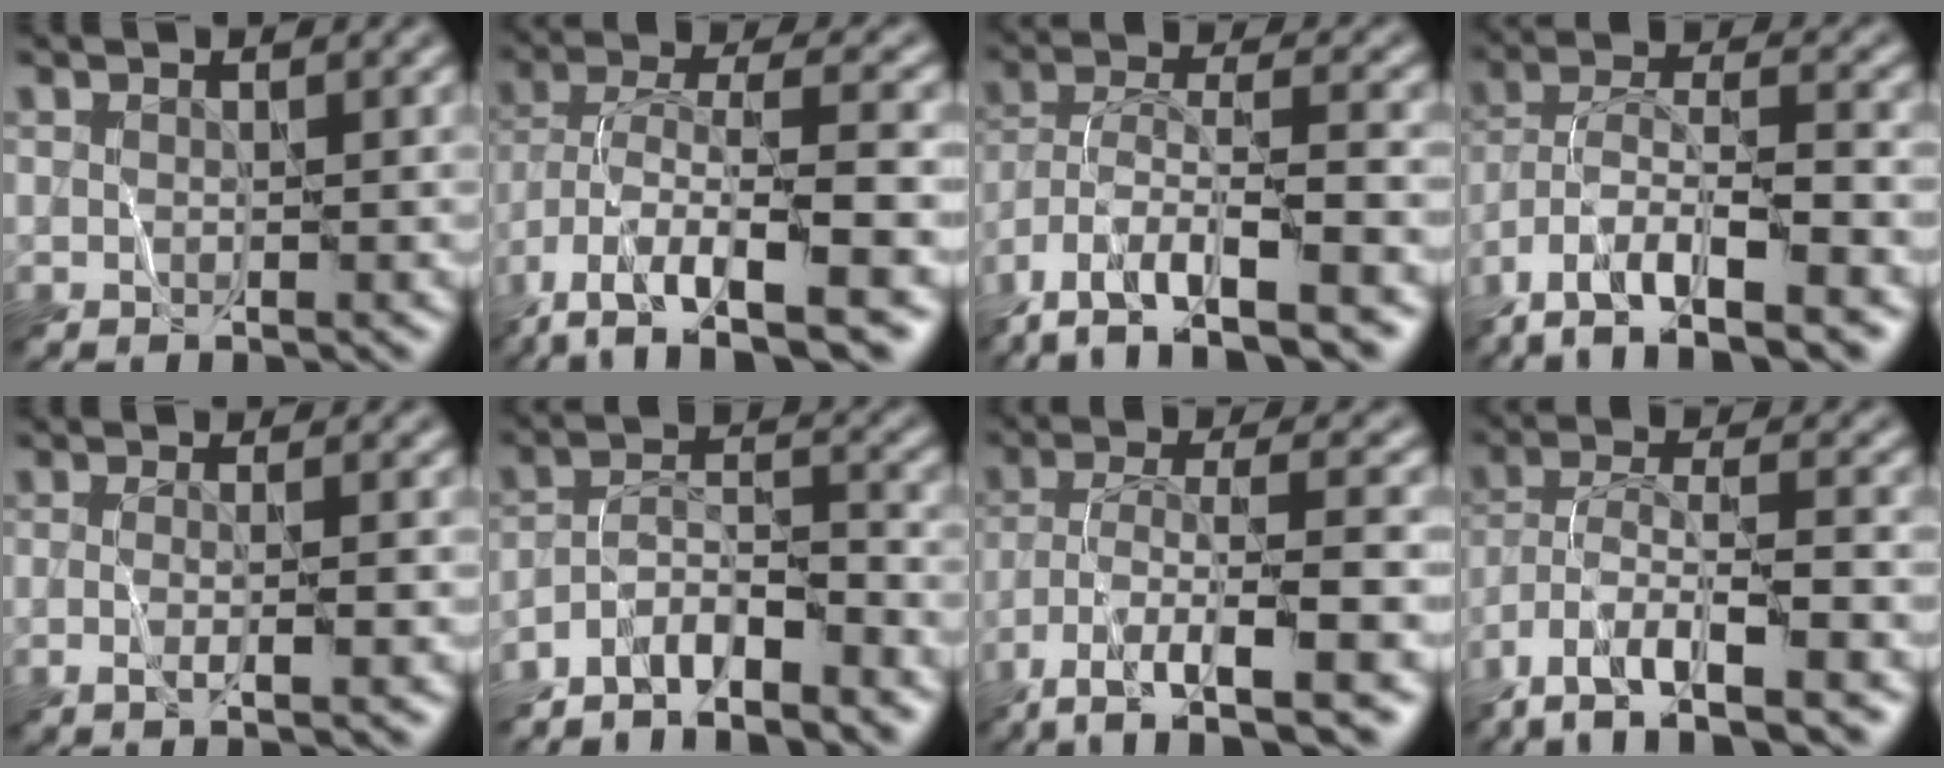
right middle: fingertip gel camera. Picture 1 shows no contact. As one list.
[{"total": 12.0, "force": [-6.3, 4.1, 9.4], "torque": [-0.180, 0.010, -0.105]}, {"total": 12.5, "force": [-8.9, 3.9, 7.9], "torque": [-0.145, 0.002, -0.140]}, {"total": 12.2, "force": [-8.2, 3.8, 8.3], "torque": [-0.152, 0.006, -0.143]}, {"total": 3.3, "force": [-0.2, 1.1, 3.1], "torque": [-0.035, -0.003, -0.010]}, {"total": 6.4, "force": [-5.5, 1.3, 3.1], "torque": [-0.047, 0.008, -0.098]}, {"total": 9.7, "force": [-6.0, 2.5, 7.2], "torque": [-0.127, 0.000, -0.103]}, {"total": 11.3, "force": [-7.8, 3.2, 7.4], "torque": [-0.144, -0.002, -0.134]}]